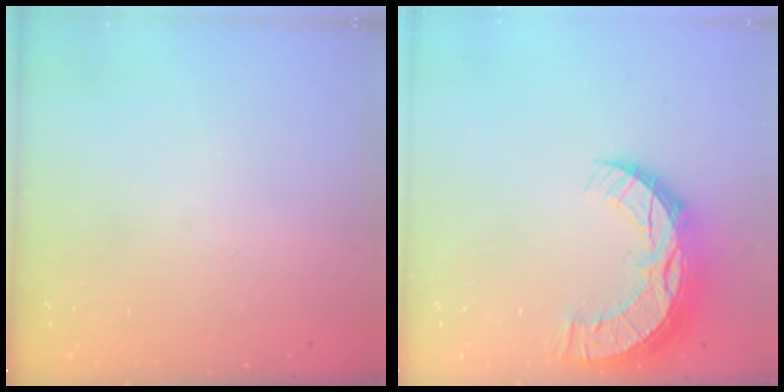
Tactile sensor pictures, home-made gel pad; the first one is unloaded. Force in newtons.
{"total": 14.2, "press": 14.2, "slide": 1.1}